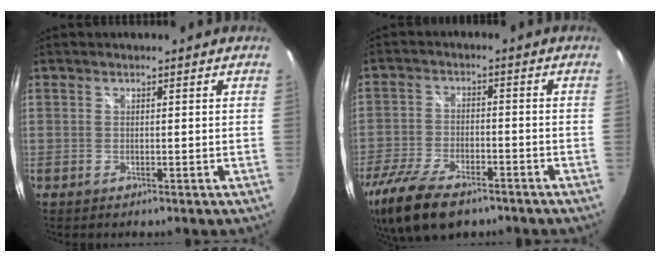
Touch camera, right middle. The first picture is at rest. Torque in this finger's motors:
{"motor_torque": [1.08, -1.06, 0.26, 0.14]}